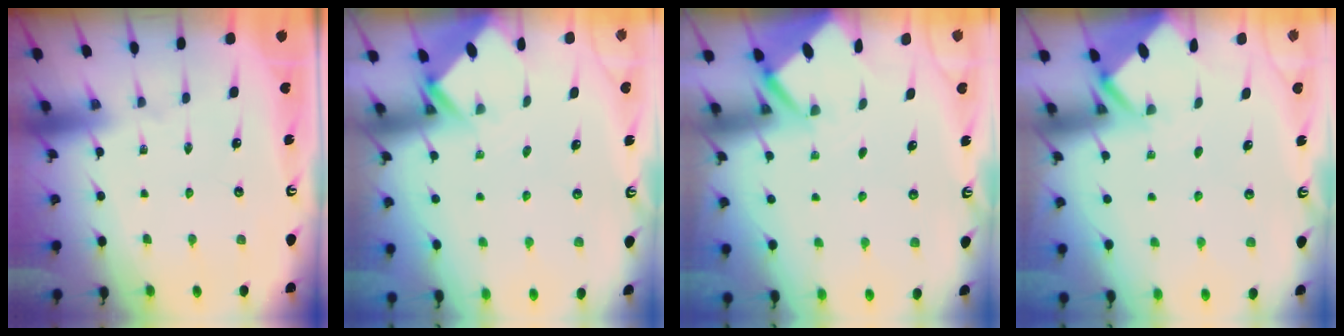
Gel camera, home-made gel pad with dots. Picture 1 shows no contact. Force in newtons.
{"total": 2.7, "press": 2.7, "slide": 0.2}
{"total": 2.5, "press": 2.5, "slide": 0.3}
{"total": 2.5, "press": 2.5, "slide": 0.2}